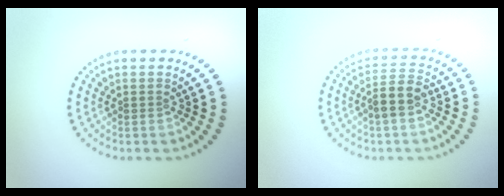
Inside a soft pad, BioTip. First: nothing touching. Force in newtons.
{"total": 3.0, "press": 2.8, "slide": 1.2}